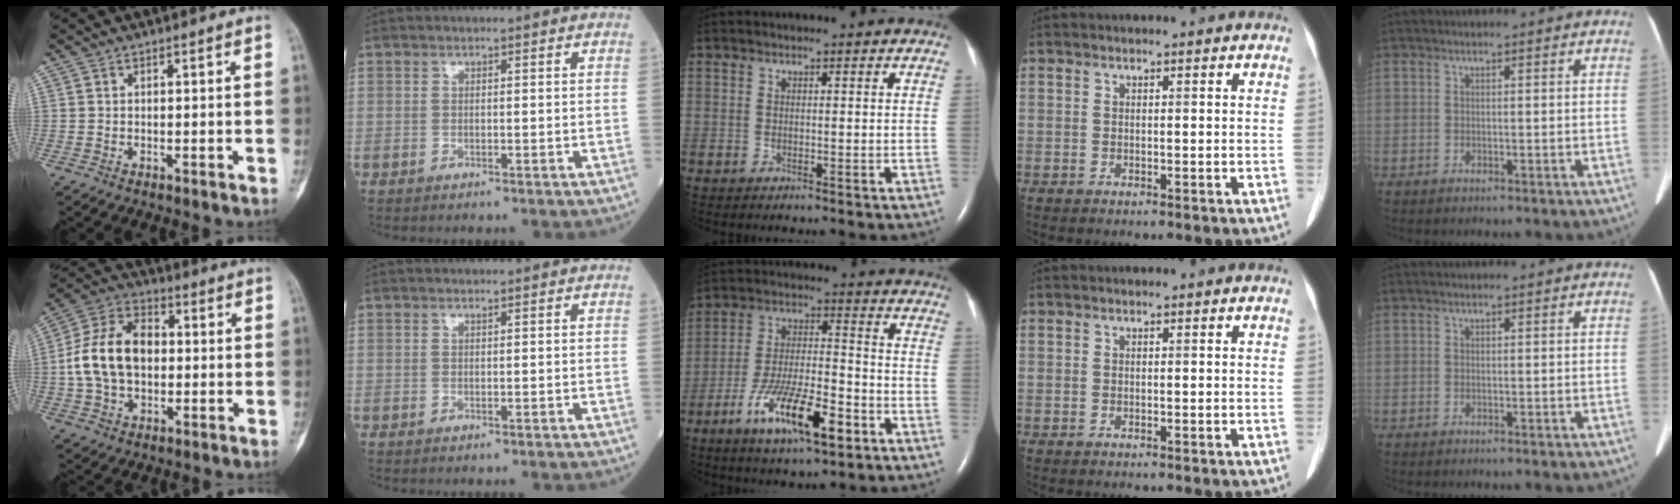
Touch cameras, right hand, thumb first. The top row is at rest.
{"thumb": {"total": 14.1, "force": [-0.1, 9.7, 10.3], "torque": [-0.181, 0.031, -0.007]}, "middle": {"total": 13.7, "force": [-7.0, 3.2, 11.3], "torque": [-0.213, -0.006, -0.117]}}